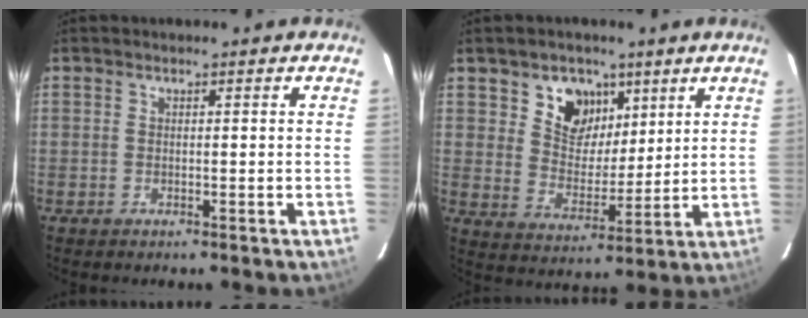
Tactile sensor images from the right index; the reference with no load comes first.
{"total": 9.4, "force": [5.0, 7.2, 3.5], "torque": [-0.061, -0.003, 0.092]}